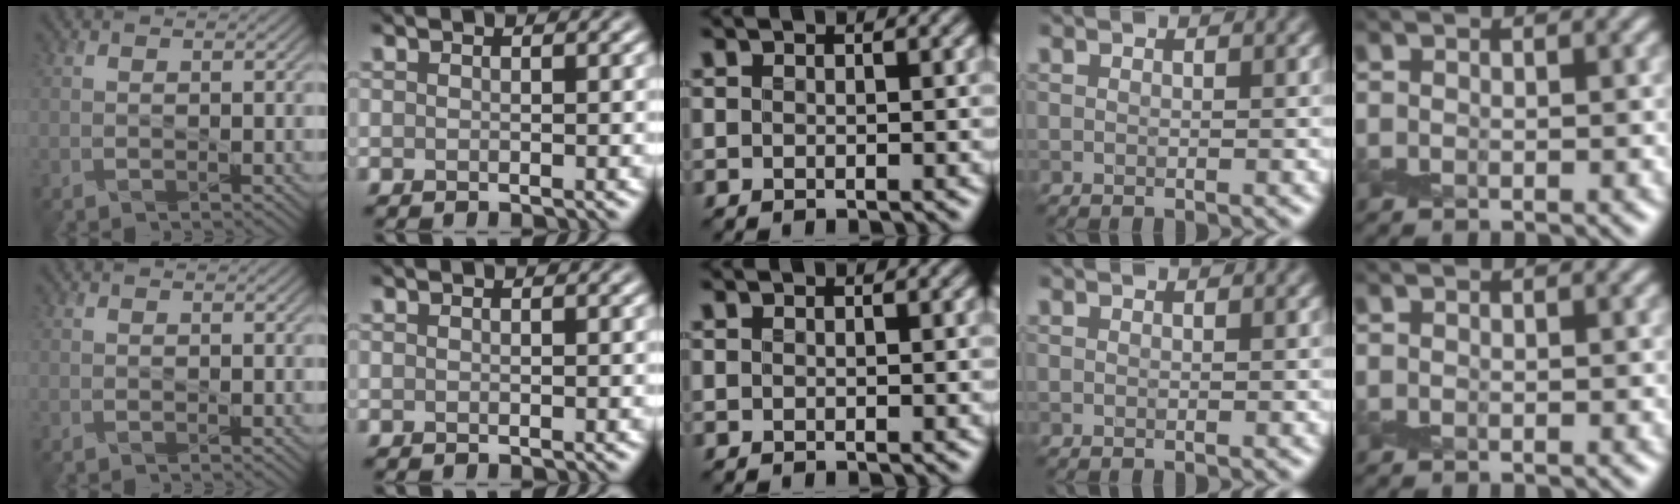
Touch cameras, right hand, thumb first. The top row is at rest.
{}